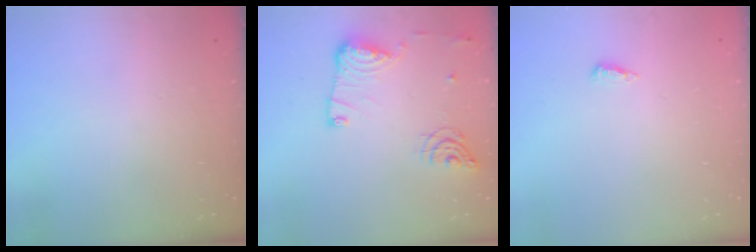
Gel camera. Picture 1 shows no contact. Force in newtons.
{"total": 13.4, "press": 13.4, "slide": 0.6}
{"total": 4.3, "press": 4.2, "slide": 0.9}